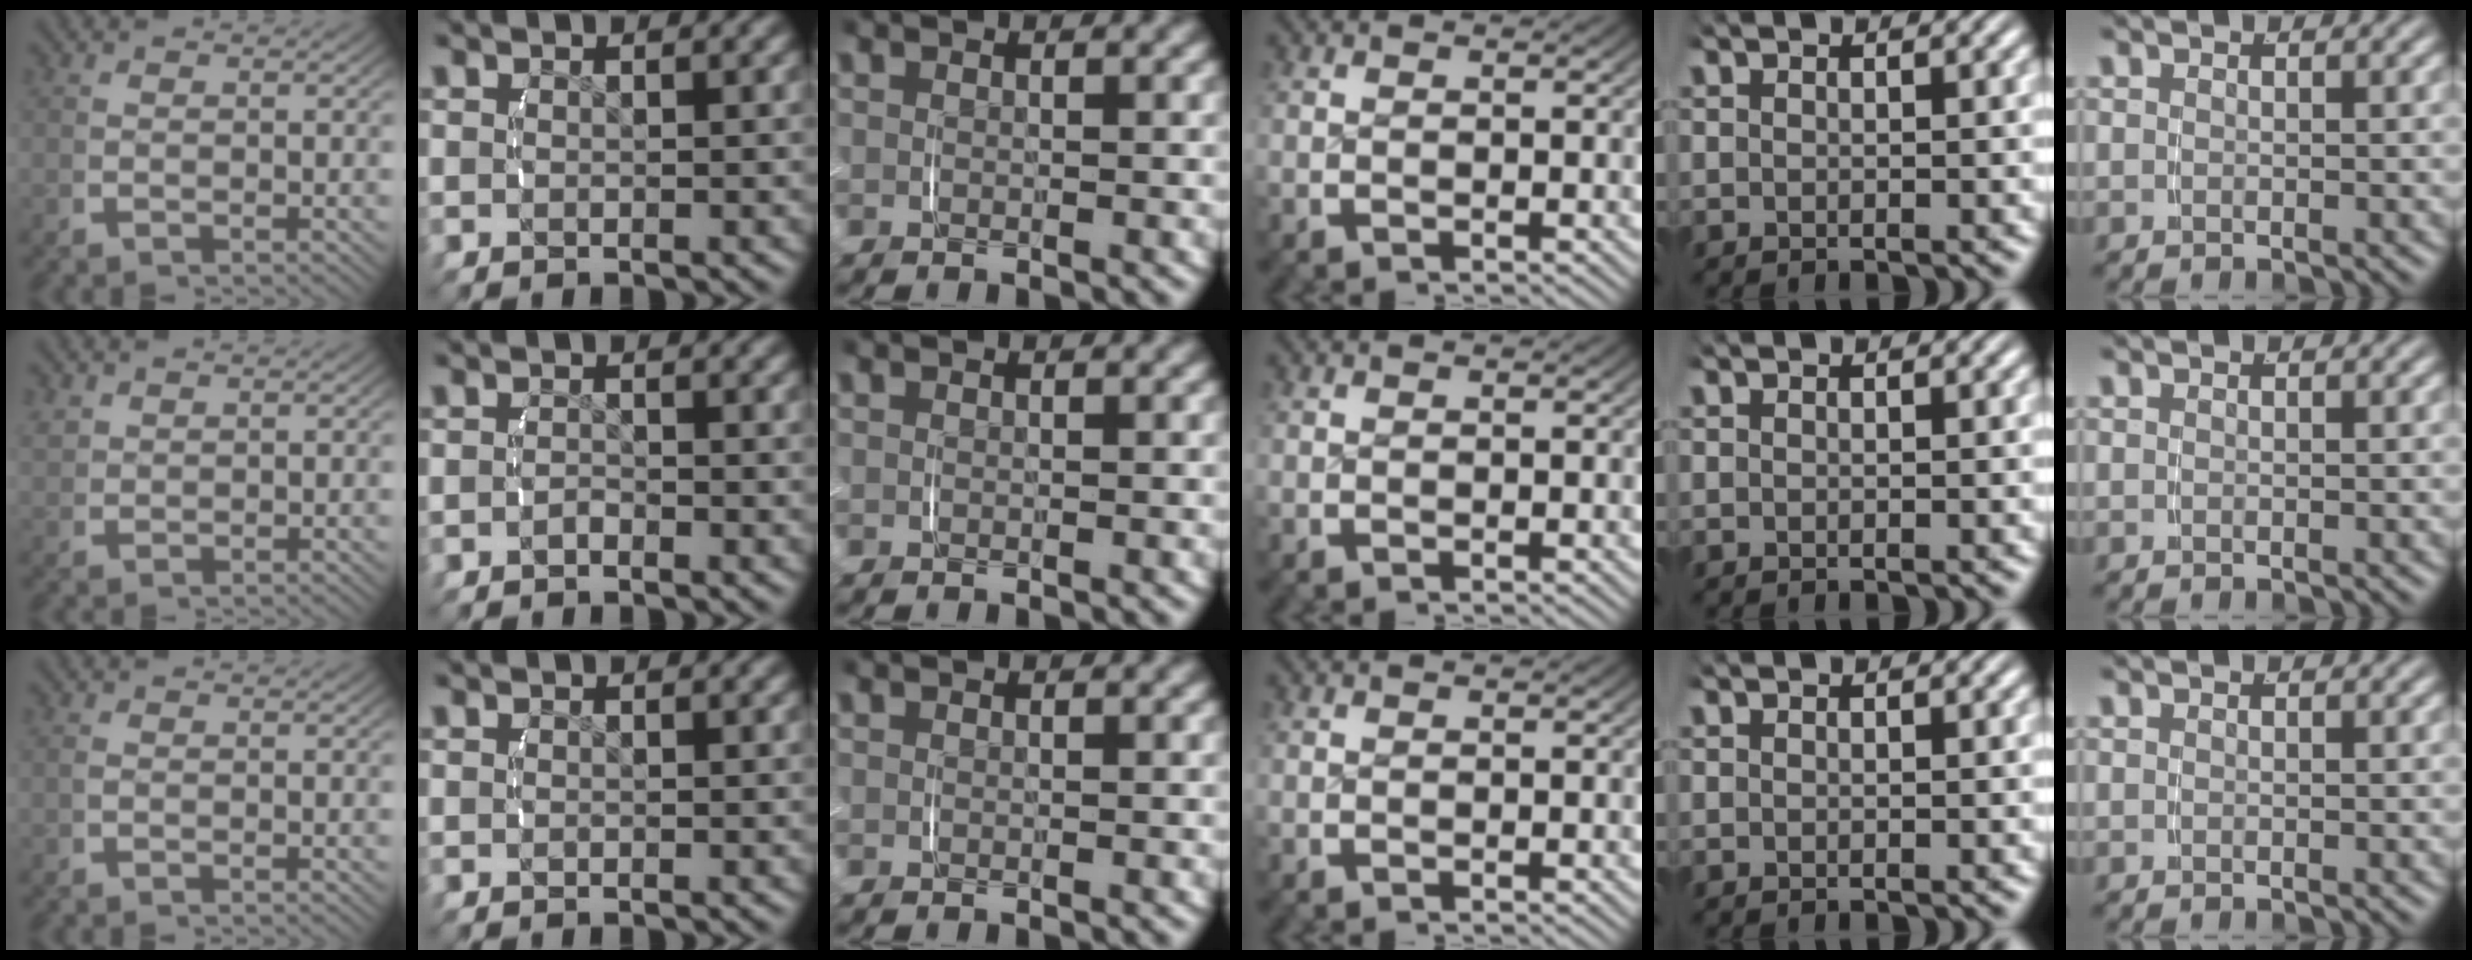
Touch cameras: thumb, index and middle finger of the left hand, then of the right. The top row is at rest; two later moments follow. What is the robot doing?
{"motion": "lift_and_place", "object": "small bumper sticker"}